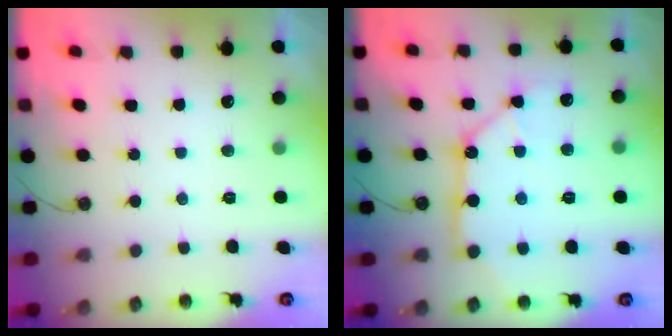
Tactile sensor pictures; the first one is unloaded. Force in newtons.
{"total": 11.1, "press": 11.0, "slide": 1.4}